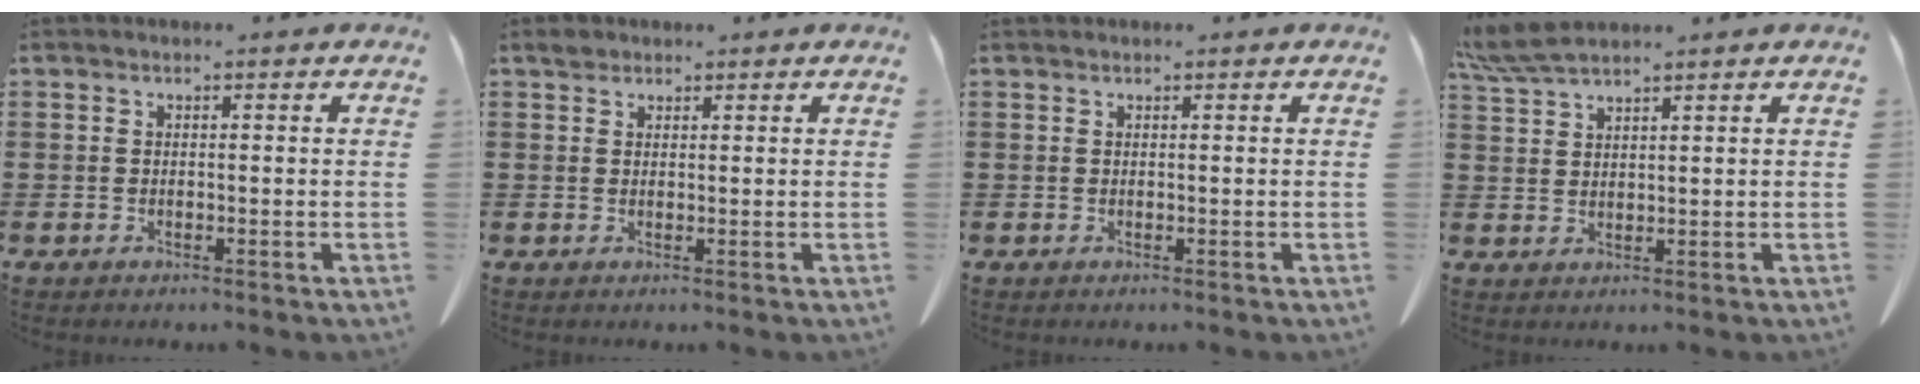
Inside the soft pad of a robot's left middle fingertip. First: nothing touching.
{"total": 1.4, "force": [1.1, 0.7, 0.3], "torque": [-0.010, 0.003, 0.022]}
{"total": 0.0}
{"total": 4.9, "force": [4.1, 0.5, 2.7], "torque": [-0.064, -0.005, 0.078]}